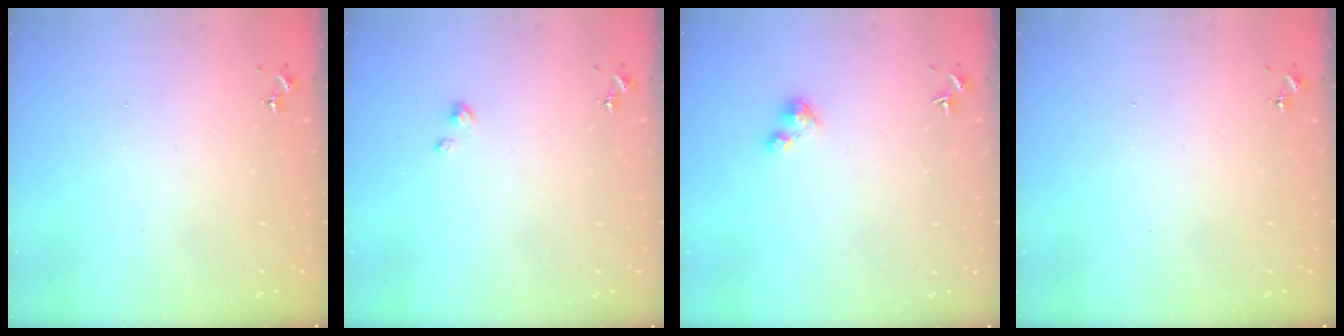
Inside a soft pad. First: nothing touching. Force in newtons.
{"total": 2.4, "press": 2.4, "slide": 0.3}
{"total": 2.4, "press": 2.4, "slide": 0.2}
{"total": 0.0}